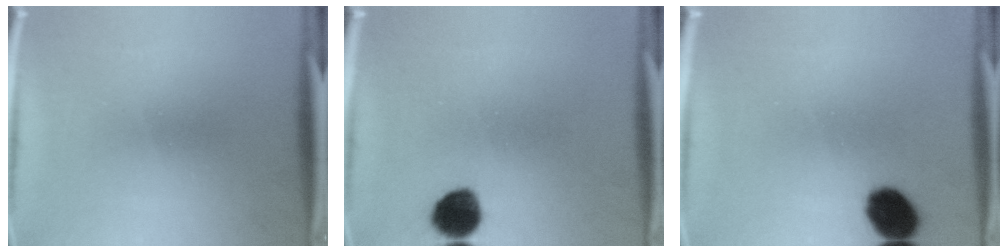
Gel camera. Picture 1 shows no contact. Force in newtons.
{"total": 7.5}
{"total": 10.1}